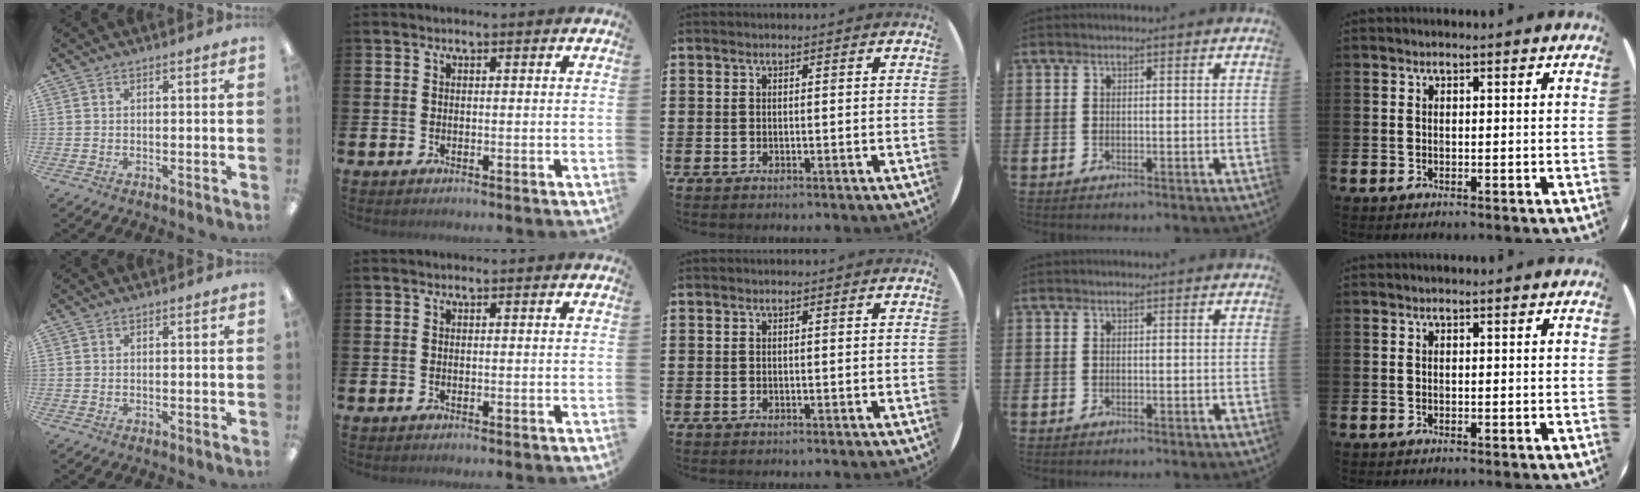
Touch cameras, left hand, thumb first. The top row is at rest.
{}